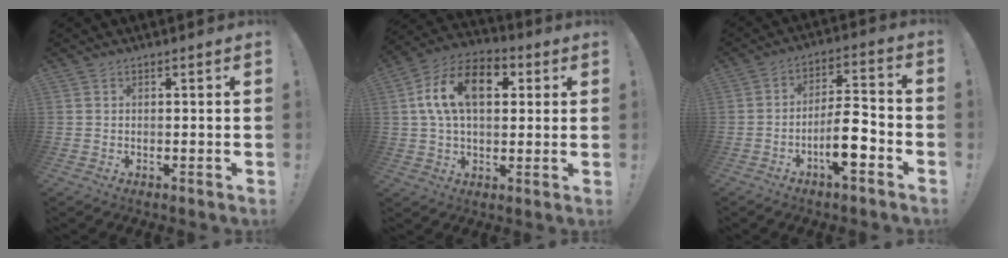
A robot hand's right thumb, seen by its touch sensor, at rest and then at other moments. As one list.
[{"total": 16.3, "force": [4.5, 9.7, 12.3], "torque": [-0.223, 0.009, 0.077]}, {"total": 11.6, "force": [-4.9, 3.7, 9.9], "torque": [-0.167, 0.022, -0.086]}]